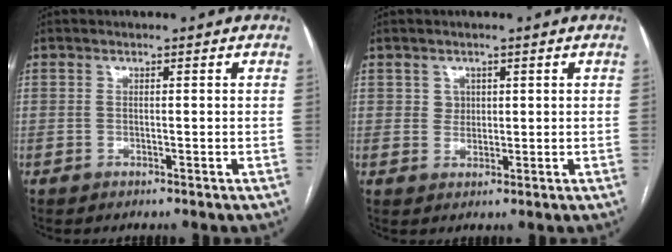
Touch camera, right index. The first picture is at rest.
{"total": 2.0, "force": [0.8, 1.8, 0.4], "torque": [-0.004, -0.001, 0.012]}